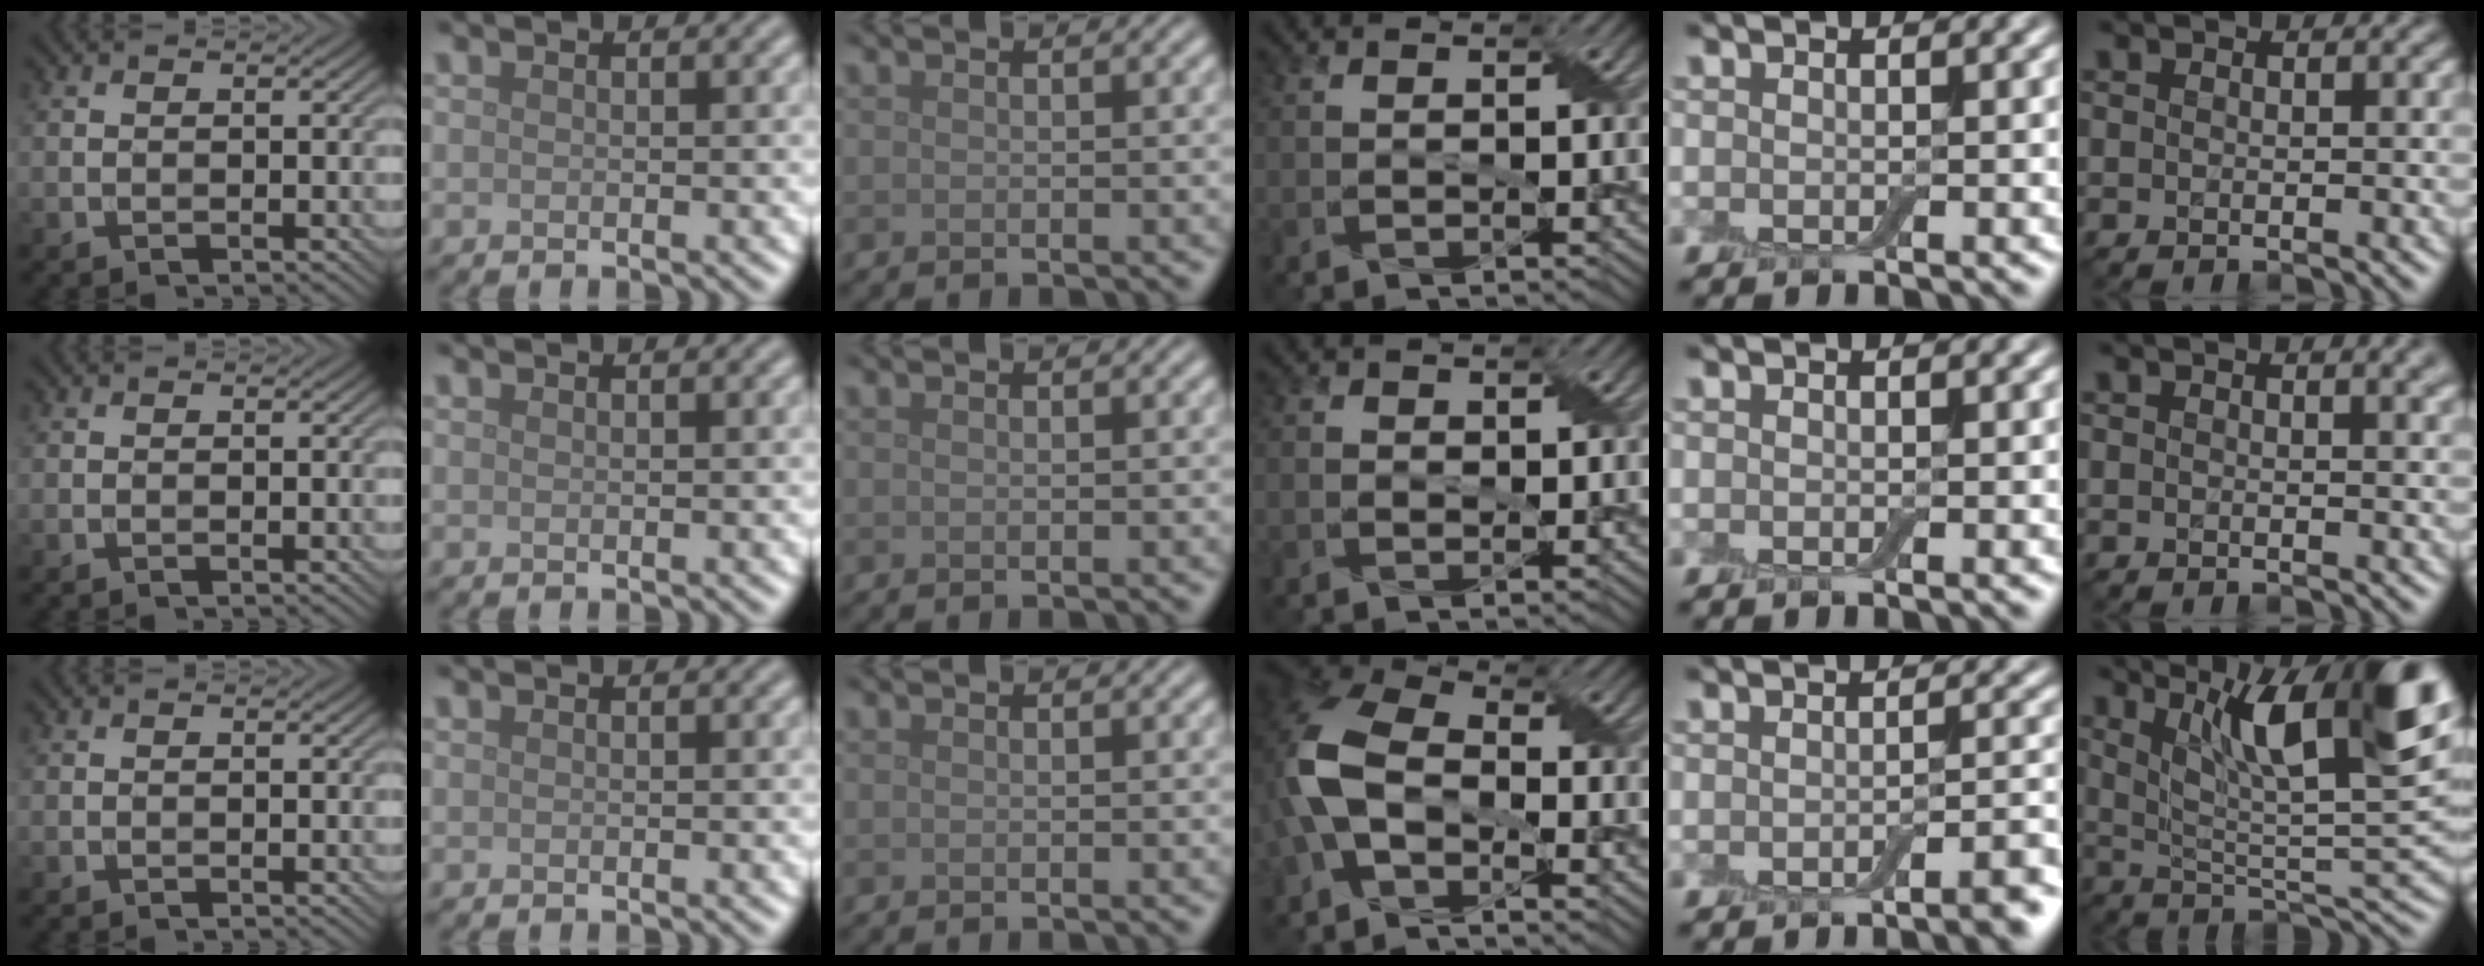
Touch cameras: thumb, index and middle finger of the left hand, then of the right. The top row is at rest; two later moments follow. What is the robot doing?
{"motion": "peel", "object": "bubble wrap"}